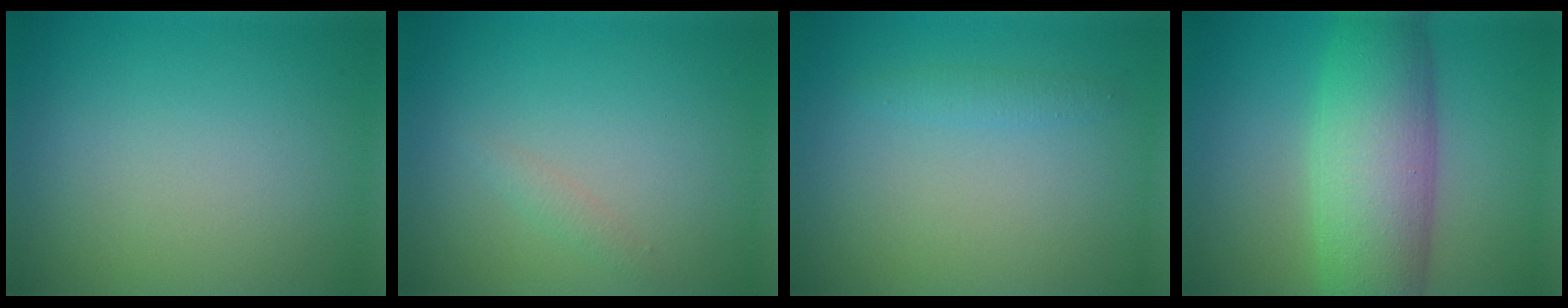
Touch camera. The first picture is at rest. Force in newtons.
{"total": 0.8, "press": 0.8, "slide": 0.1}
{"total": 1.1, "press": 1.1, "slide": 0.1}
{"total": 9.3, "press": 9.3, "slide": 0.2}